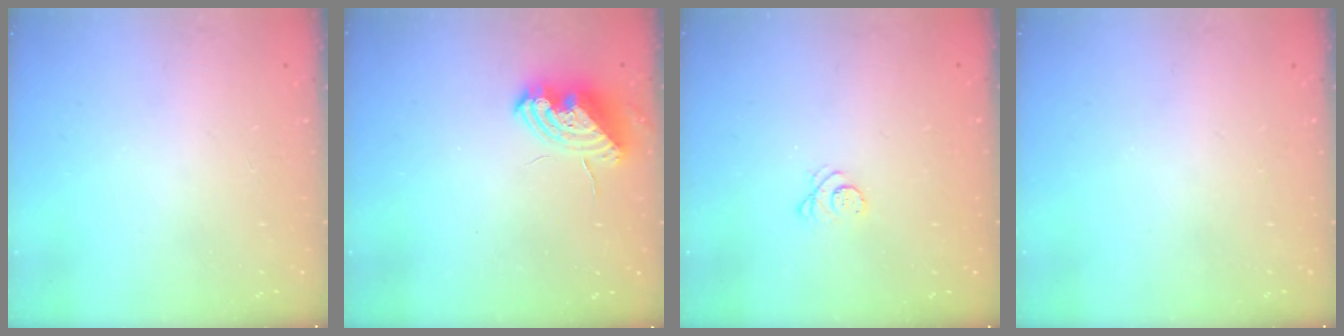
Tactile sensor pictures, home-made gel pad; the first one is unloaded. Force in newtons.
{"total": 11.2, "press": 11.1, "slide": 1.2}
{"total": 3.3, "press": 3.3, "slide": 0.4}
{"total": 0.0}